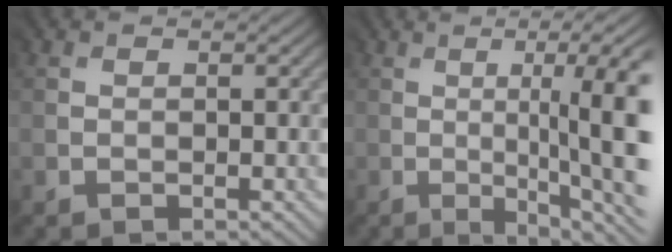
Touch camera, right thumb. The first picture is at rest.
{"total": 14.7, "force": [-0.8, 4.0, 14.1], "torque": [-0.156, 0.013, 0.005]}